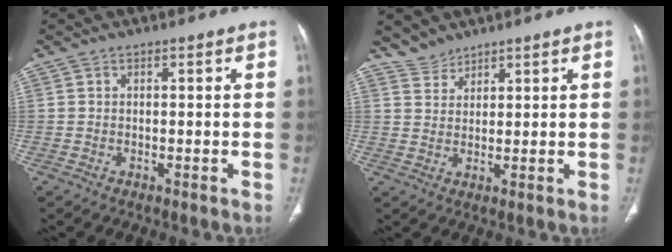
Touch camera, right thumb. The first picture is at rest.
{"total": 3.0, "force": [2.8, 1.0, -0.3], "torque": [0.021, -0.010, 0.054]}